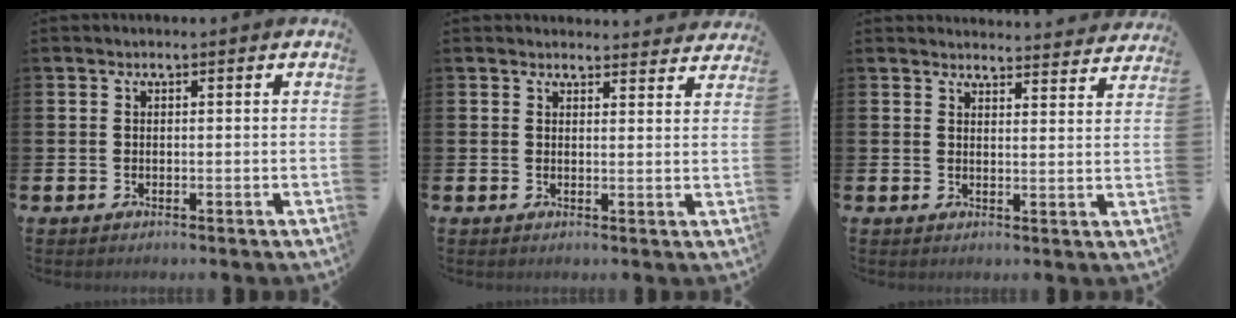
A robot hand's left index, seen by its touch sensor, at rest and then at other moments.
{"total": 2.6, "force": [2.6, 0.4, -0.2], "torque": [0.011, -0.019, 0.045]}
{"total": 3.7, "force": [3.7, 0.1, -0.1], "torque": [0.008, -0.030, 0.063]}